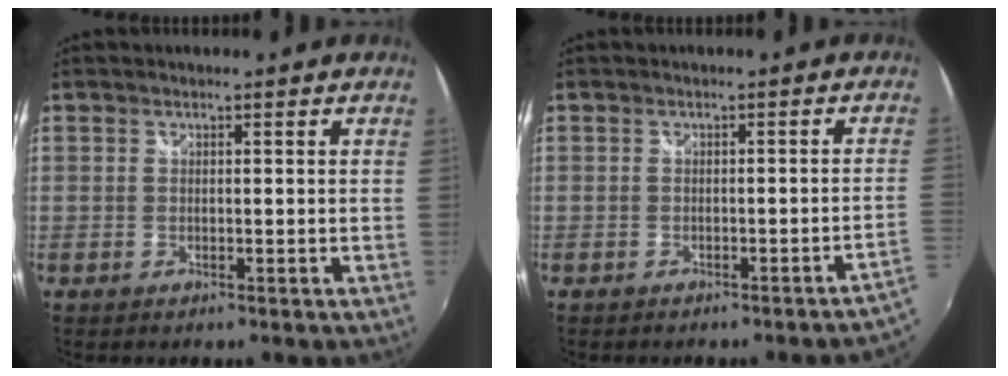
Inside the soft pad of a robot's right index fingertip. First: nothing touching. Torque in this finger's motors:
{"motor_torque": [-0.20, -0.03, -0.01, 0.01]}